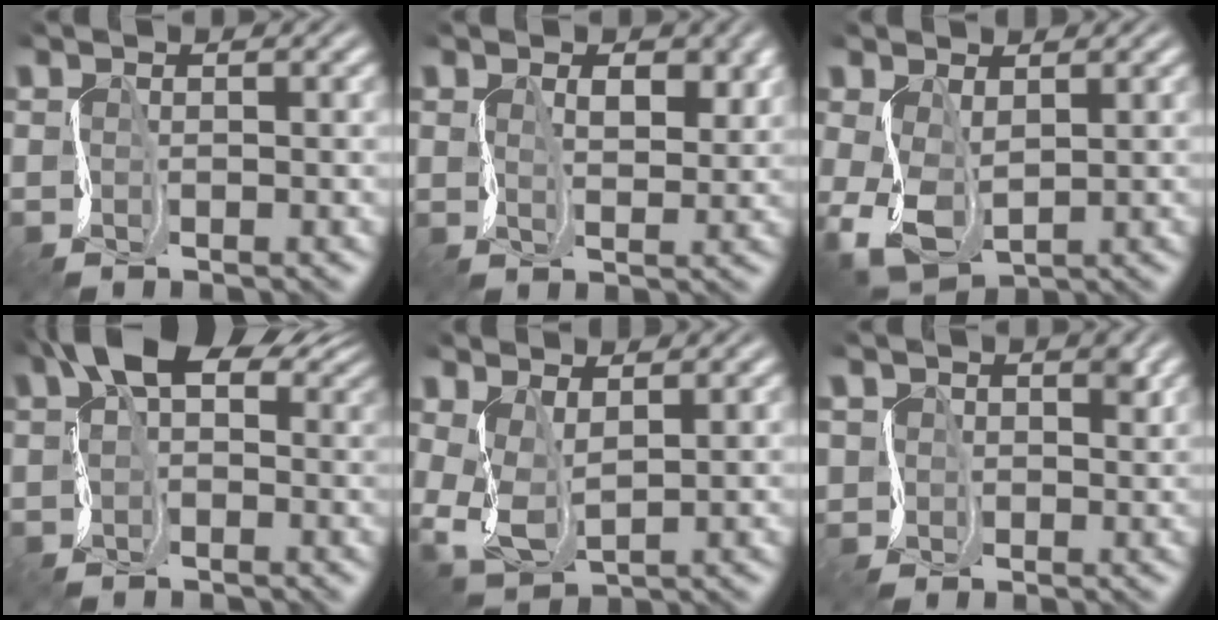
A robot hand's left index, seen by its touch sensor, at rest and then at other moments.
{"total": 2.5, "force": [0.8, 1.4, 1.9], "torque": [-0.041, -0.003, 0.023]}
{"total": 3.1, "force": [-0.7, 2.0, 2.2], "torque": [-0.078, -0.006, -0.002]}
{"total": 7.8, "force": [3.5, 4.7, 5.2], "torque": [-0.086, 0.014, 0.055]}
{"total": 2.7, "force": [0.1, 1.5, 2.2], "torque": [-0.074, -0.008, 0.011]}
{"total": 1.8, "force": [0.3, 1.7, -0.5], "torque": [-0.009, -0.005, 0.008]}